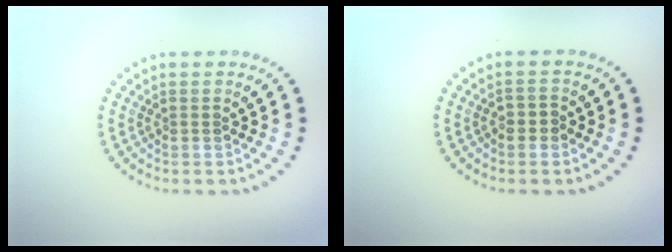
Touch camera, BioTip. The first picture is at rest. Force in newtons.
{"total": 1.3, "press": 1.2, "slide": 0.5}